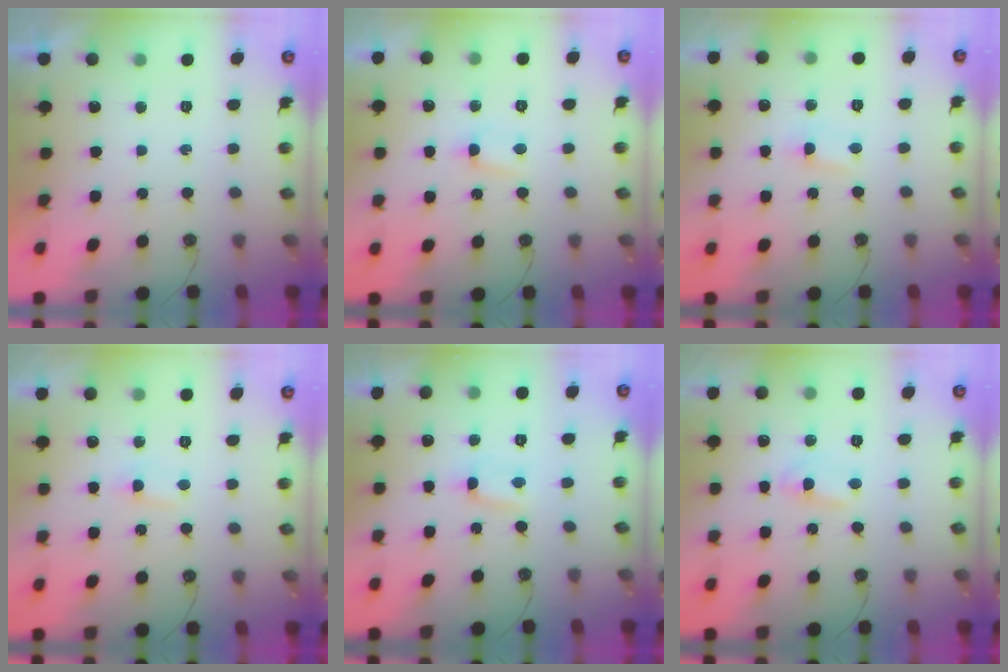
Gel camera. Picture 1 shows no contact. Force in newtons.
{"total": 3.4, "press": 3.3, "slide": 0.4}
{"total": 2.7, "press": 2.7, "slide": 0.4}
{"total": 2.8, "press": 2.7, "slide": 0.7}
{"total": 1.6, "press": 1.5, "slide": 0.3}
{"total": 1.8, "press": 1.8, "slide": 0.3}